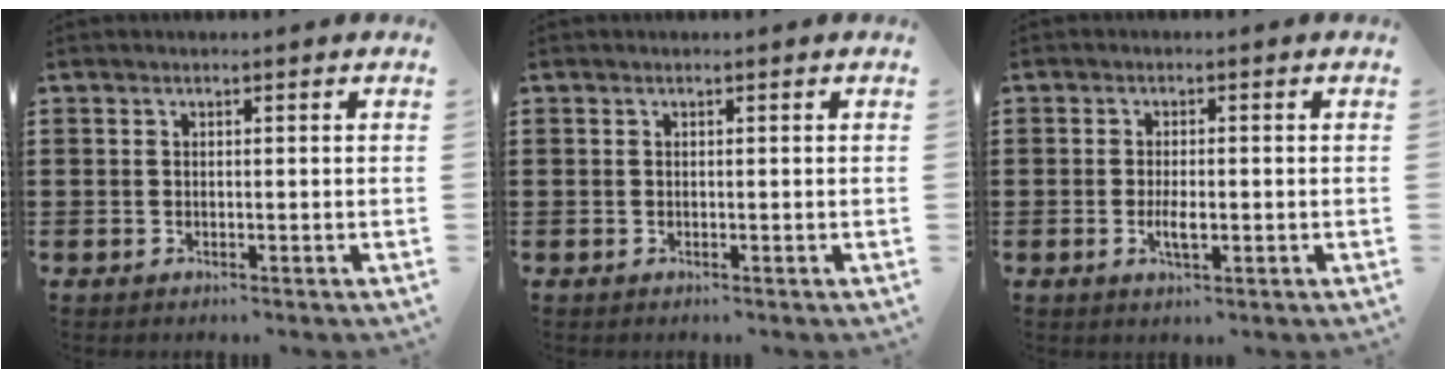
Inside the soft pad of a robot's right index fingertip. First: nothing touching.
{"total": 0.0}
{"total": 3.1, "force": [-0.8, 0.9, 2.9], "torque": [-0.057, -0.004, -0.015]}